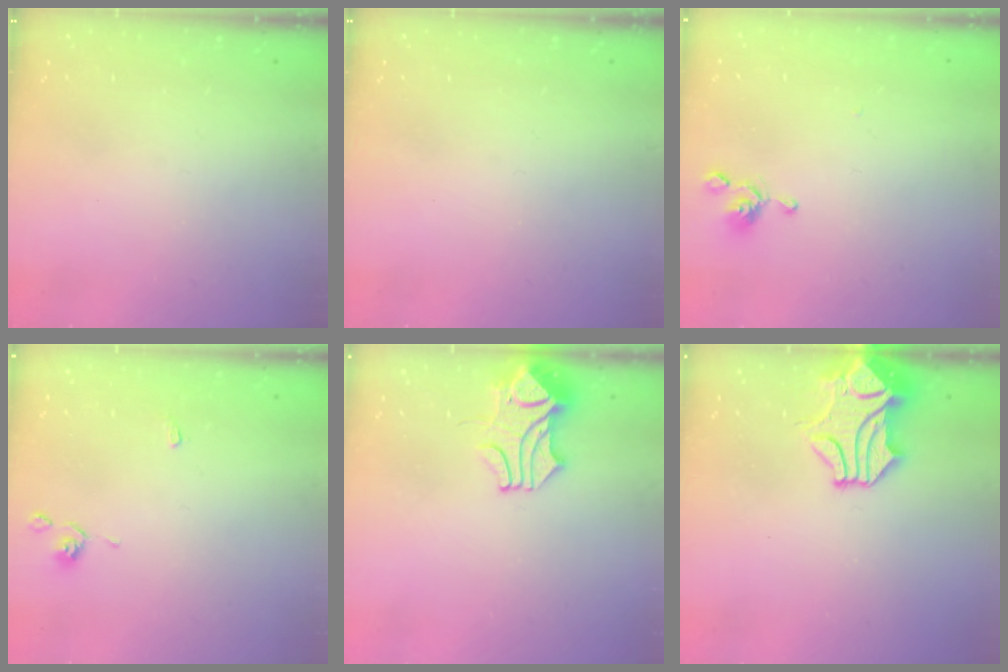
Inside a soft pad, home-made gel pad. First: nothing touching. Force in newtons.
{"total": 0.0}
{"total": 0.6, "press": 0.3, "slide": 0.6}
{"total": 1.8, "press": 1.8, "slide": 0.3}
{"total": 2.2, "press": 2.0, "slide": 0.7}
{"total": 2.1, "press": 1.6, "slide": 1.3}